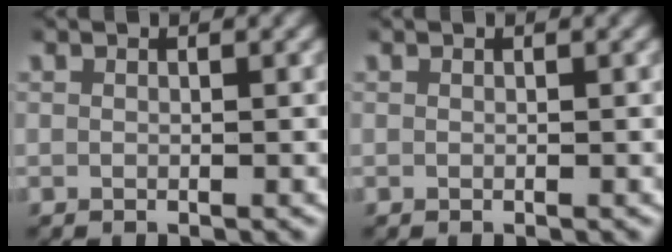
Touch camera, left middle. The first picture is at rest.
{"total": 0.0}